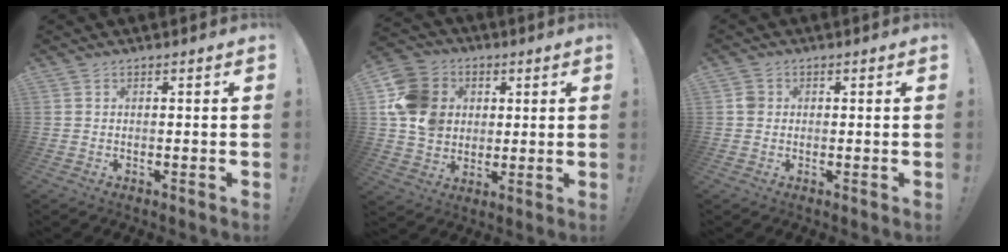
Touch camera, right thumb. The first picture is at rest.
{"total": 15.5, "force": [2.8, 13.5, 7.1], "torque": [-0.110, -0.002, 0.059]}
{"total": 2.5, "force": [0.1, 2.3, 1.0], "torque": [-0.006, 0.003, 0.001]}